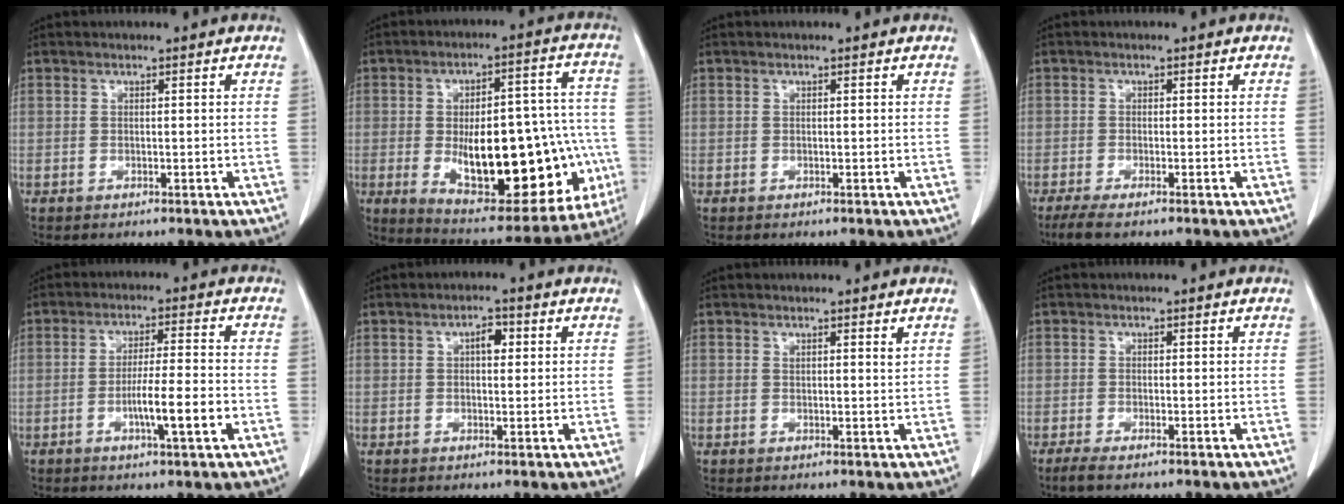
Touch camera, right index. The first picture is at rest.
{"total": 25.9, "force": [-5.6, 10.0, 23.2], "torque": [-0.281, 0.026, -0.051]}
{"total": 0.0}
{"total": 3.3, "force": [-2.5, 0.3, 2.1], "torque": [-0.039, -0.009, -0.044]}
{"total": 7.3, "force": [-2.5, 0.1, 6.8], "torque": [-0.114, -0.004, -0.042]}
{"total": 2.6, "force": [0.7, 1.3, 2.1], "torque": [-0.031, 0.006, 0.008]}
{"total": 0.8, "force": [0.6, -0.1, 0.5], "torque": [-0.013, -0.004, 0.009]}
{"total": 2.1, "force": [-1.5, 0.1, 1.4], "torque": [-0.028, -0.007, -0.029]}